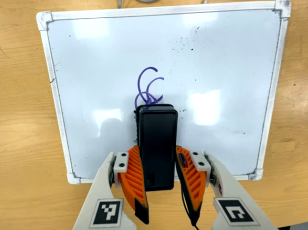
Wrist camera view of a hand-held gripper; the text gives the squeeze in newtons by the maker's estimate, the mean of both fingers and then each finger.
{"total": 5.3, "left": 4.4, "right": 6.3}